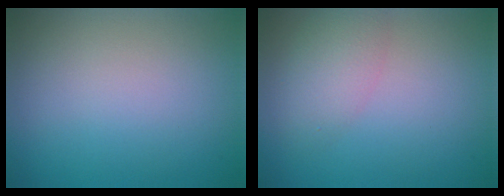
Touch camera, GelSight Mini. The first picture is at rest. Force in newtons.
{"total": 2.9, "press": 2.9, "slide": 0.1}